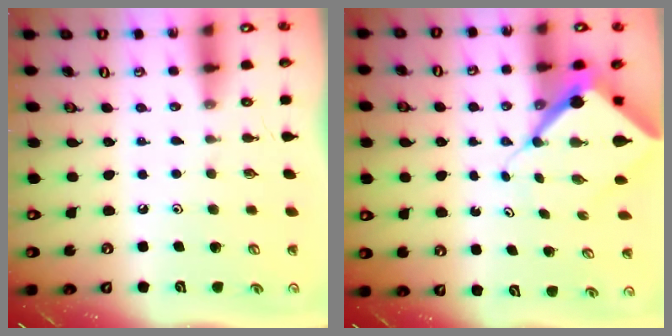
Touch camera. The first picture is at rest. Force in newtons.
{"total": 7.9, "press": 7.9, "slide": 0.7}